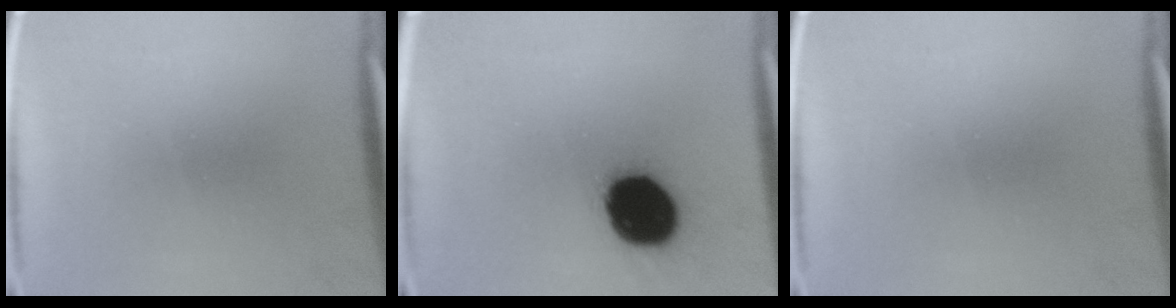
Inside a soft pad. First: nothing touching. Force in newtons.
{"total": 18.9}
{"total": 0.0}